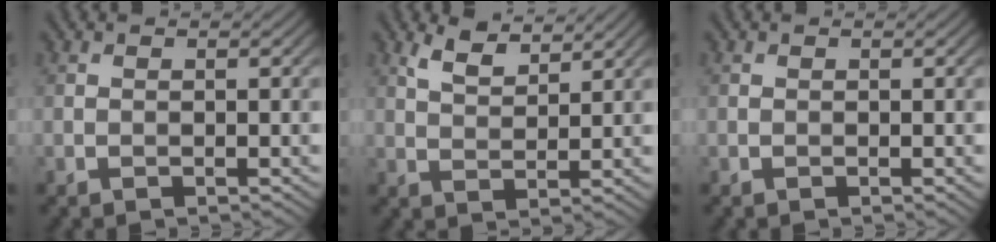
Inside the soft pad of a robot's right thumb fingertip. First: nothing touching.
{"total": 3.8, "force": [2.9, 1.2, 2.2], "torque": [-0.053, -0.001, 0.062]}
{"total": 0.0}